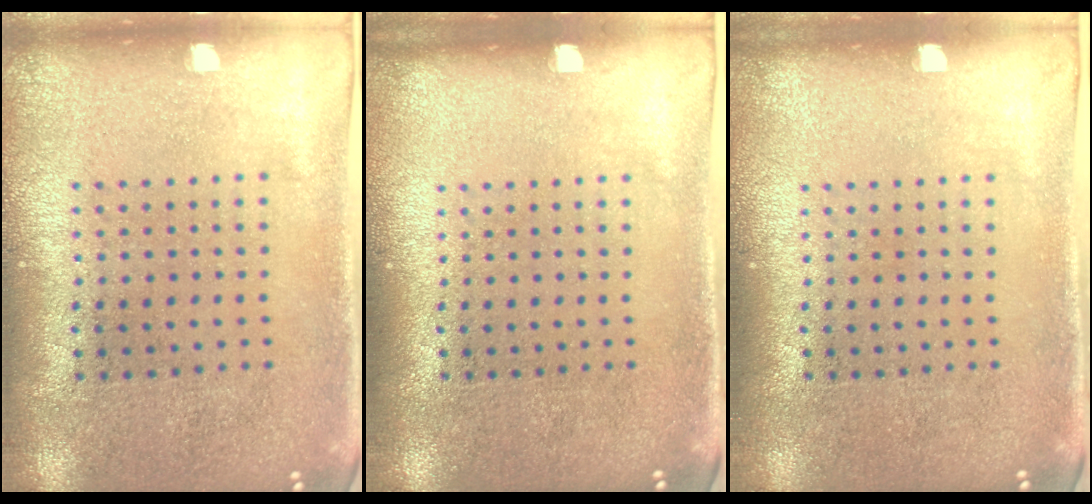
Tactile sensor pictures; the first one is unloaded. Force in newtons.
{"total": 0.0}
{"total": 0.0}